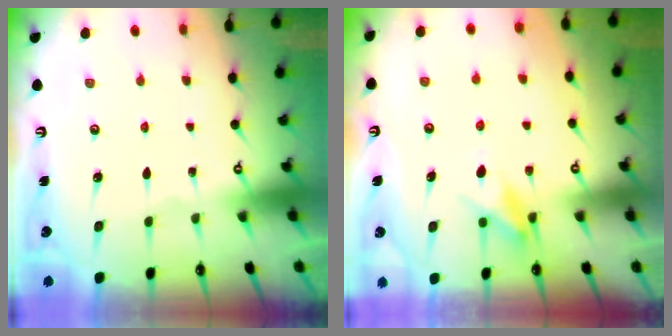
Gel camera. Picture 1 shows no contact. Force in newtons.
{"total": 7.3, "press": 7.3, "slide": 0.9}